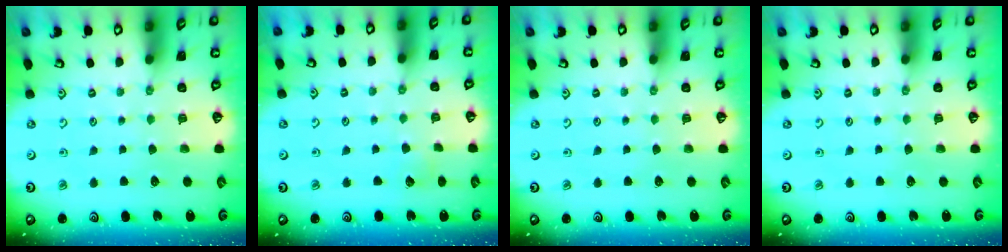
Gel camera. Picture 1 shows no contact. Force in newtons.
{"total": 3.2, "press": 3.2, "slide": 0.2}
{"total": 0.0}
{"total": 0.0}